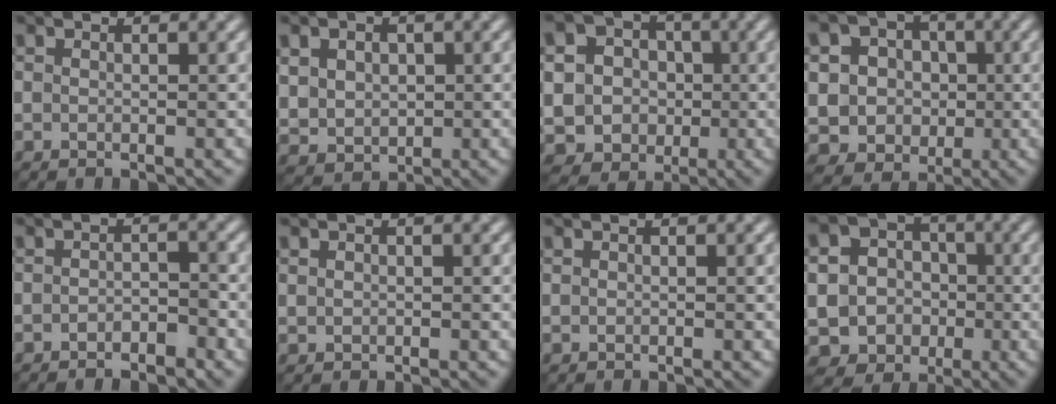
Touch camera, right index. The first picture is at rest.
{"total": 5.3, "force": [1.3, 4.4, 2.7], "torque": [-0.063, 0.012, 0.019]}
{"total": 9.4, "force": [-1.3, 8.9, 2.9], "torque": [-0.068, 0.020, -0.047]}
{"total": 8.0, "force": [-0.4, 7.6, 2.6], "torque": [-0.051, 0.030, -0.039]}
{"total": 1.8, "force": [-1.3, 0.8, 1.0], "torque": [-0.014, 0.003, -0.024]}
{"total": 0.7, "force": [0.2, 0.7, 0.2], "torque": [-0.002, -0.003, 0.006]}
{"total": 0.0}
{"total": 11.3, "force": [-3.2, 10.5, 2.8], "torque": [-0.074, -0.008, -0.068]}